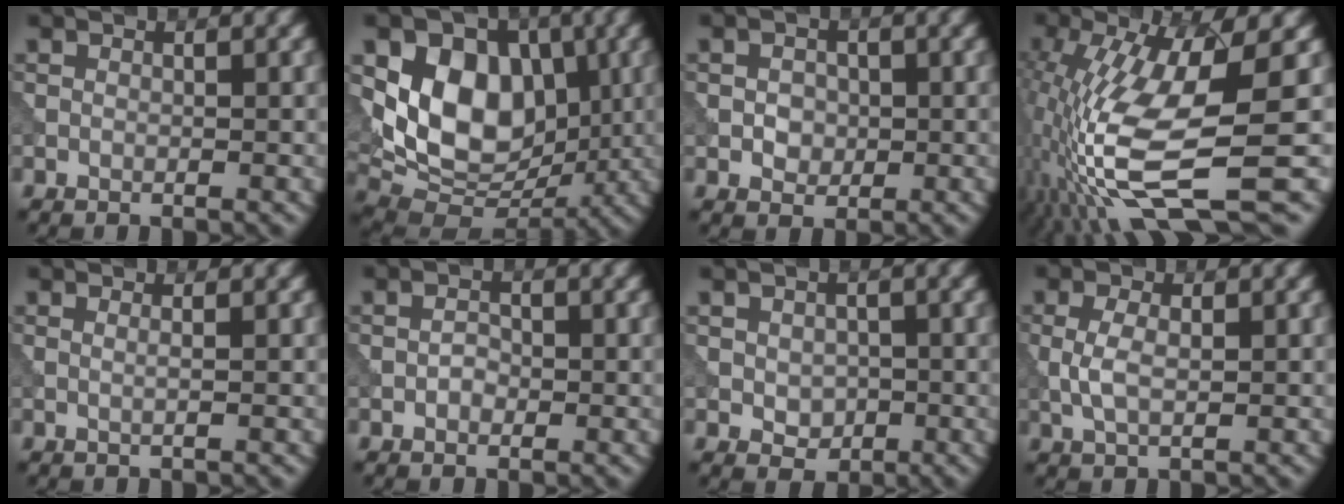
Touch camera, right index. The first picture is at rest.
{"total": 9.6, "force": [1.3, 6.9, 6.5], "torque": [-0.115, -0.007, 0.022]}
{"total": 1.6, "force": [-0.3, 1.4, 0.8], "torque": [-0.009, 0.002, -0.010]}
{"total": 12.5, "force": [-2.9, 3.2, 11.7], "torque": [-0.244, -0.010, -0.046]}
{"total": 0.5, "force": [0.0, -0.5, 0.2], "torque": [-0.005, 0.002, 0.002]}
{"total": 1.0, "force": [-0.5, 0.7, 0.6], "torque": [-0.009, 0.003, -0.011]}
{"total": 2.0, "force": [-0.1, 1.6, 1.2], "torque": [-0.021, -0.003, -0.002]}
{"total": 2.1, "force": [0.0, 0.9, 1.8], "torque": [-0.045, 0.002, 0.001]}